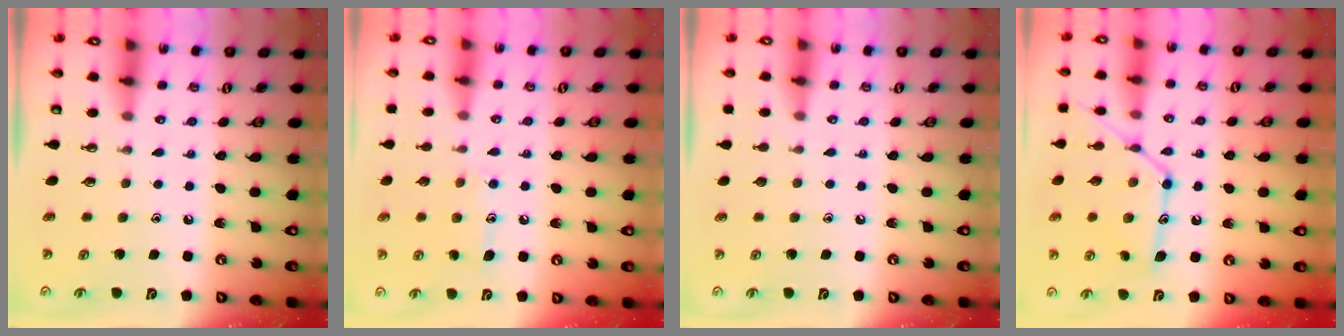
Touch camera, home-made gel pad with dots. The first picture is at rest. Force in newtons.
{"total": 8.3, "press": 8.3, "slide": 0.7}
{"total": 0.0}
{"total": 15.5, "press": 15.5, "slide": 1.3}